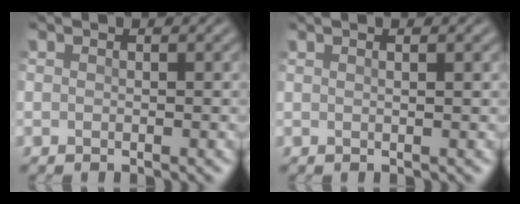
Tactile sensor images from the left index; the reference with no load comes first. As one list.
[{"total": 2.0, "force": [1.1, 0.9, 1.4], "torque": [-0.004, 0.001, -0.005]}]